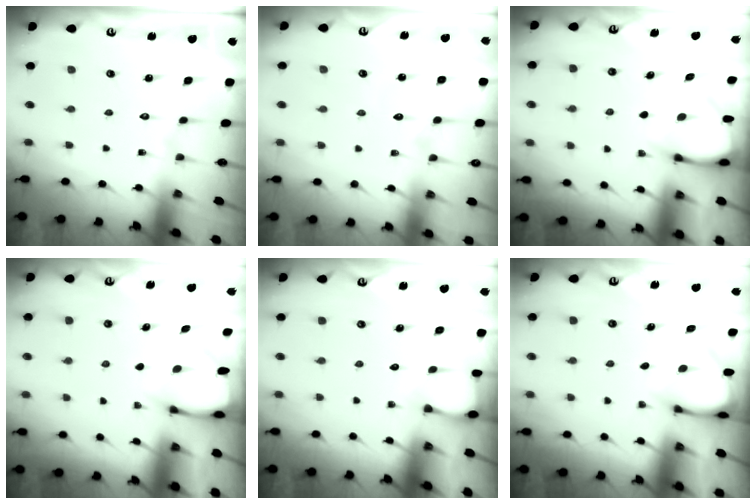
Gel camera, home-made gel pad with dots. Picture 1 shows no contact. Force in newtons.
{"total": 4.0, "press": 4.0, "slide": 0.3}
{"total": 3.6, "press": 3.5, "slide": 0.3}
{"total": 2.5, "press": 2.5, "slide": 0.3}
{"total": 1.8, "press": 1.8, "slide": 0.1}
{"total": 3.0, "press": 3.0, "slide": 0.4}